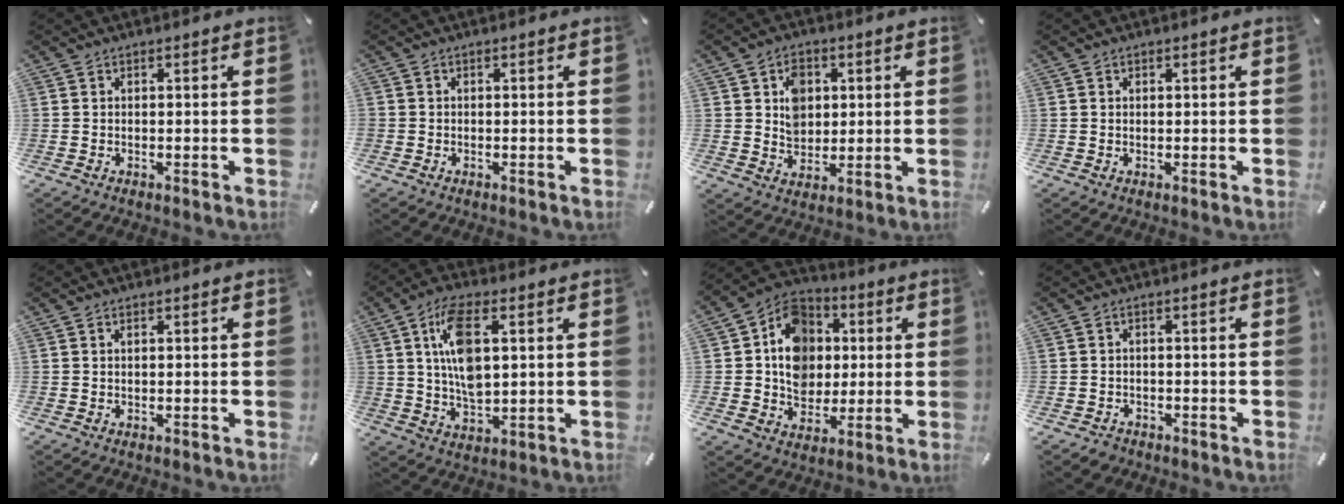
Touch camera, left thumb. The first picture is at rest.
{"total": 0.6, "force": [-0.3, 0.6, 0.1], "torque": [0.001, 0.004, -0.008]}
{"total": 7.3, "force": [1.7, 6.3, 3.3], "torque": [-0.048, 0.004, 0.028]}
{"total": 0.6, "force": [0.2, 0.5, 0.3], "torque": [-0.004, 0.003, 0.003]}
{"total": 0.6, "force": [0.2, 0.3, 0.5], "torque": [-0.010, 0.001, 0.004]}
{"total": 11.8, "force": [3.1, 5.8, 9.8], "torque": [-0.194, 0.000, 0.050]}
{"total": 12.9, "force": [0.6, 11.6, 5.8], "torque": [-0.110, 0.008, 0.013]}
{"total": 1.8, "force": [-1.3, 1.2, 0.5], "torque": [-0.009, 0.008, -0.028]}